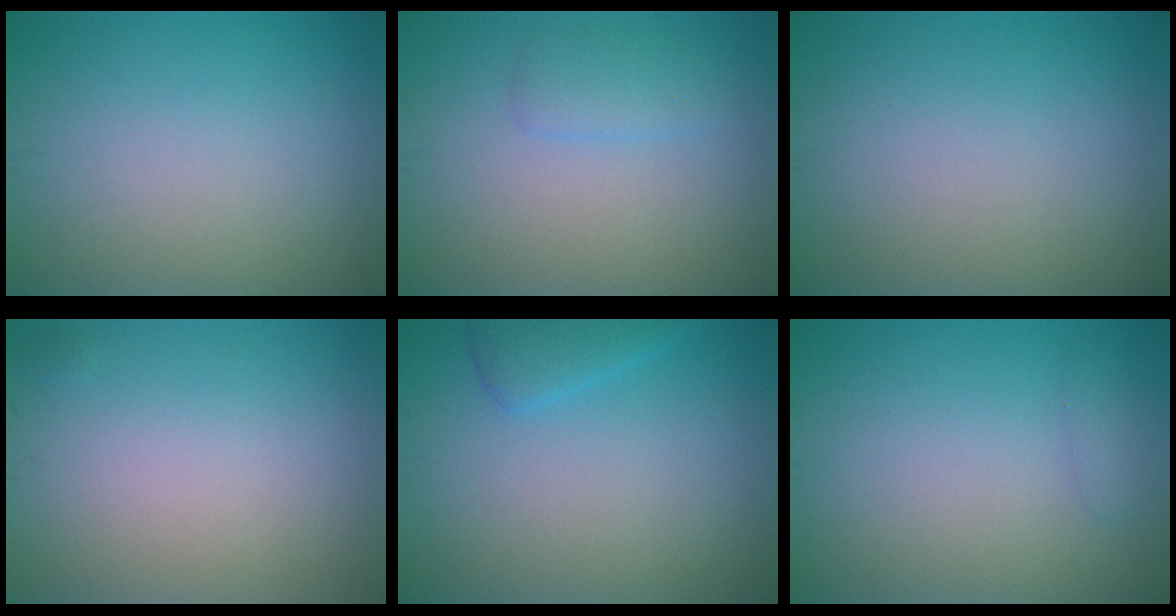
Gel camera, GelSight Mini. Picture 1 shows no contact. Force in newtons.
{"total": 1.6, "press": 1.6, "slide": 0.2}
{"total": 0.0}
{"total": 0.0}
{"total": 2.0, "press": 2.0, "slide": 0.2}
{"total": 0.8, "press": 0.8, "slide": 0.0}